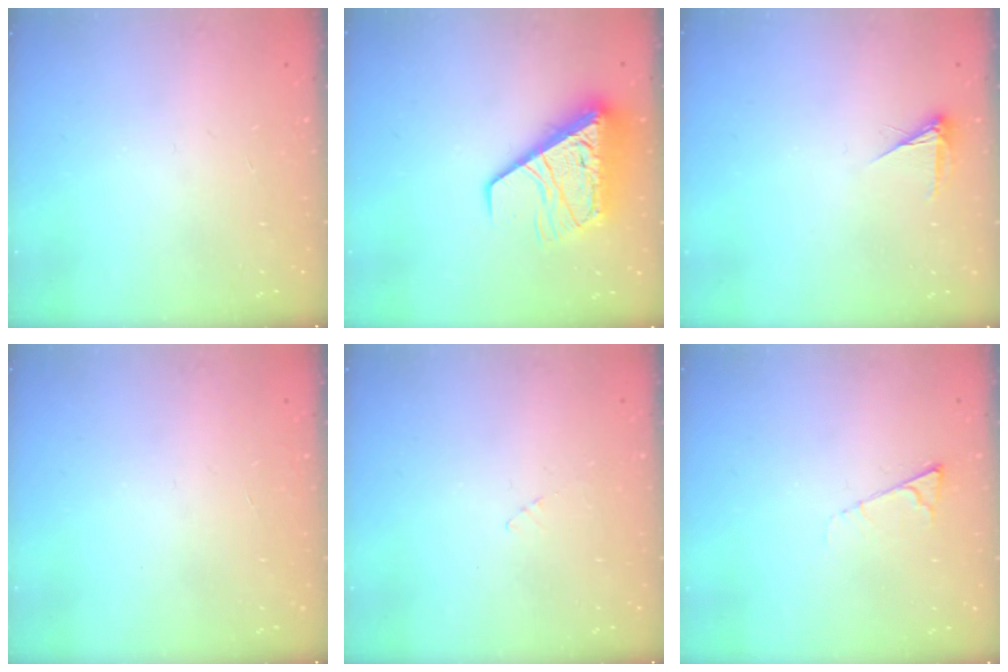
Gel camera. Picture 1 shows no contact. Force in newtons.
{"total": 13.3, "press": 13.2, "slide": 1.2}
{"total": 3.3, "press": 3.3, "slide": 0.4}
{"total": 0.0}
{"total": 2.3, "press": 2.3, "slide": 0.2}
{"total": 5.5, "press": 5.4, "slide": 0.8}